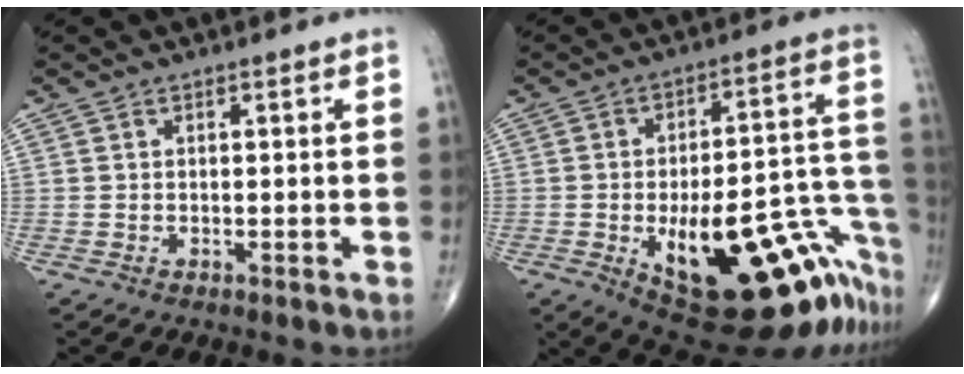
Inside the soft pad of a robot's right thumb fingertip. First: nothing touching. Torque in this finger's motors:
{"motor_torque": [2.71, 2.30, 1.36, -1.42, 0.44]}